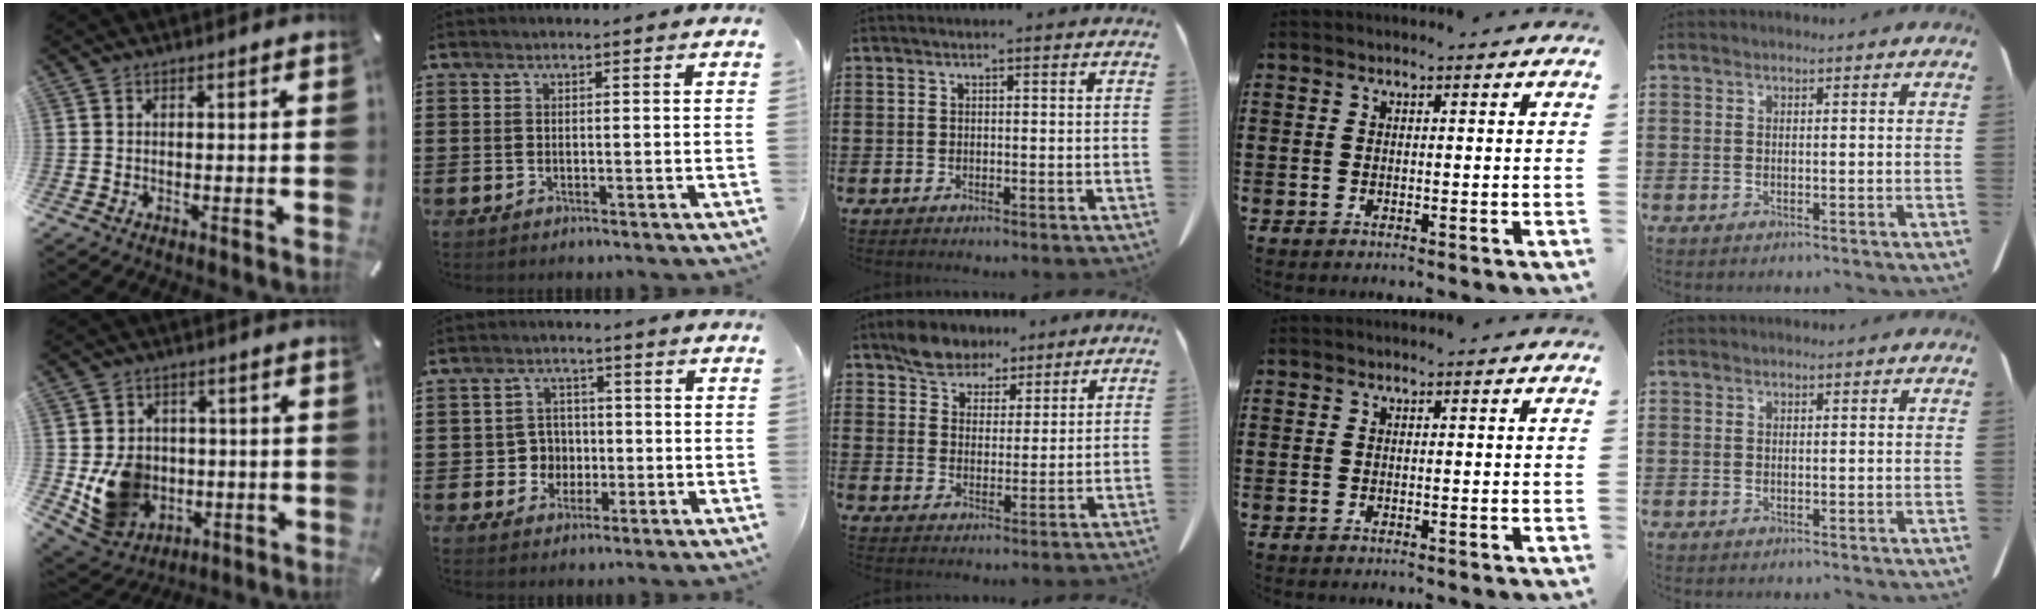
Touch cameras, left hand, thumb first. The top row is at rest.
{"thumb": {"total": 11.1, "force": [-1.1, 10.2, 4.3], "torque": [-0.091, 0.007, -0.011]}, "index": {"total": 4.1, "force": [-0.6, 3.8, 1.1], "torque": [-0.036, 0.009, -0.015]}, "middle": {"total": 5.7, "force": [5.0, 2.7, 0.8], "torque": [-0.039, -0.006, 0.096]}}